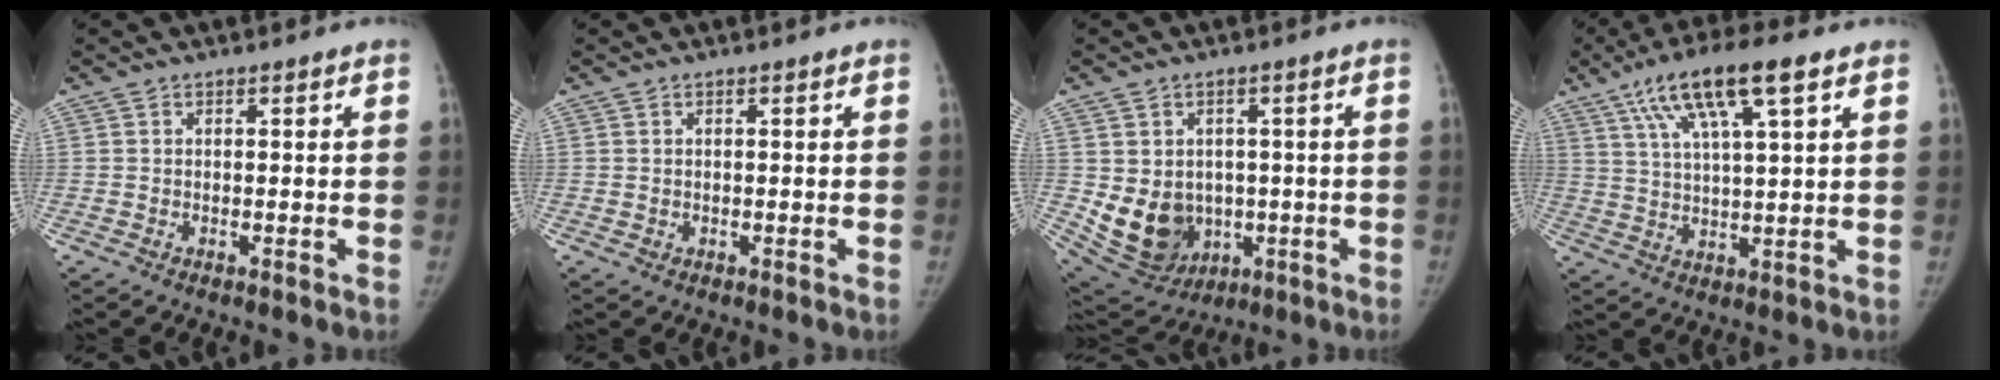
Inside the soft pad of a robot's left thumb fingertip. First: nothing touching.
{"total": 0.6, "force": [-0.1, 0.6, 0.0], "torque": [0.004, 0.000, -0.001]}
{"total": 13.0, "force": [-1.8, 10.9, 6.9], "torque": [-0.089, 0.005, 0.001]}
{"total": 14.0, "force": [7.1, 3.3, 11.6], "torque": [-0.205, -0.003, 0.127]}